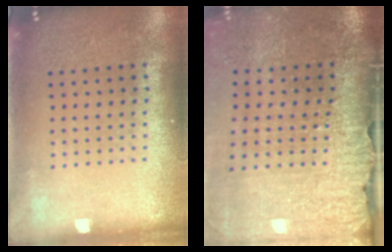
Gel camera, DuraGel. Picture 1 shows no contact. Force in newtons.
{"total": 4.0, "press": 3.4, "slide": 2.1}